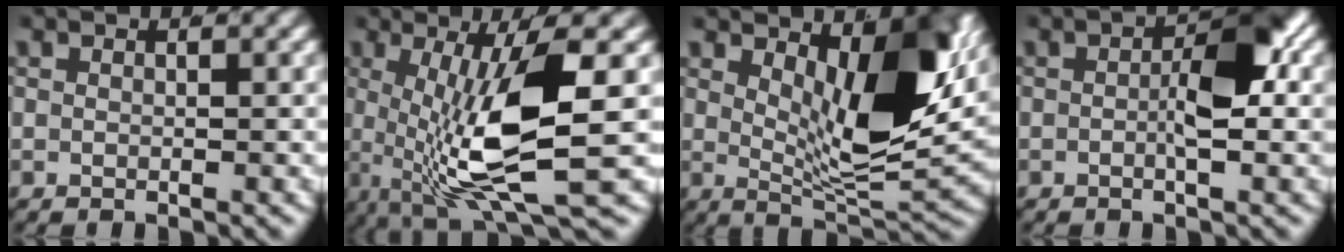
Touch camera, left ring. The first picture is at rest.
{"total": 10.8, "force": [-0.1, 3.3, 10.2], "torque": [-0.191, -0.032, 0.017]}
{"total": 9.8, "force": [3.4, 2.8, 8.7], "torque": [-0.121, -0.018, 0.060]}
{"total": 5.3, "force": [-0.1, 2.0, 4.9], "torque": [-0.066, 0.001, -0.008]}